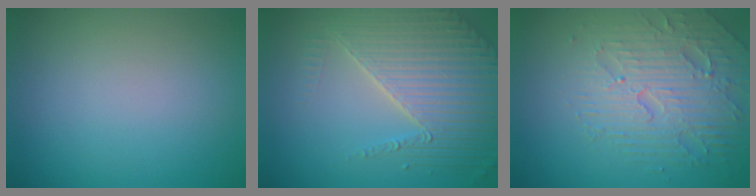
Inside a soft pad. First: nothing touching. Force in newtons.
{"total": 5.2, "press": 4.5, "slide": 2.7}
{"total": 4.8, "press": 4.7, "slide": 1.1}